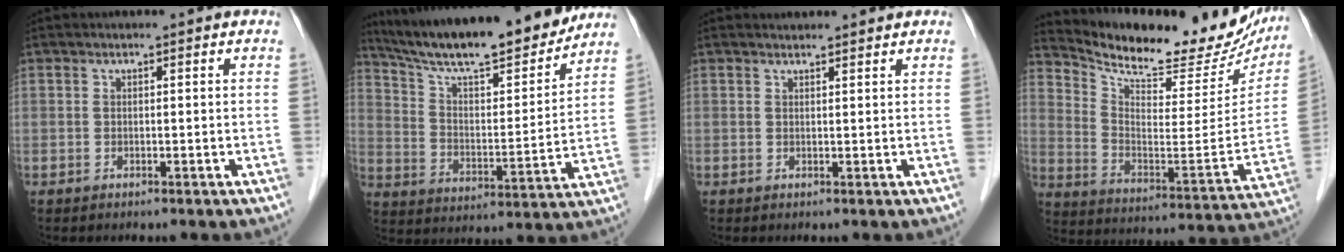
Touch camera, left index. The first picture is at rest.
{"total": 20.3, "force": [17.8, 2.2, 9.4], "torque": [-0.160, -0.006, 0.280]}
{"total": 2.3, "force": [2.2, 0.3, 0.3], "torque": [-0.012, 0.012, 0.031]}
{"total": 25.2, "force": [22.5, 6.8, 9.3], "torque": [-0.150, -0.053, 0.305]}